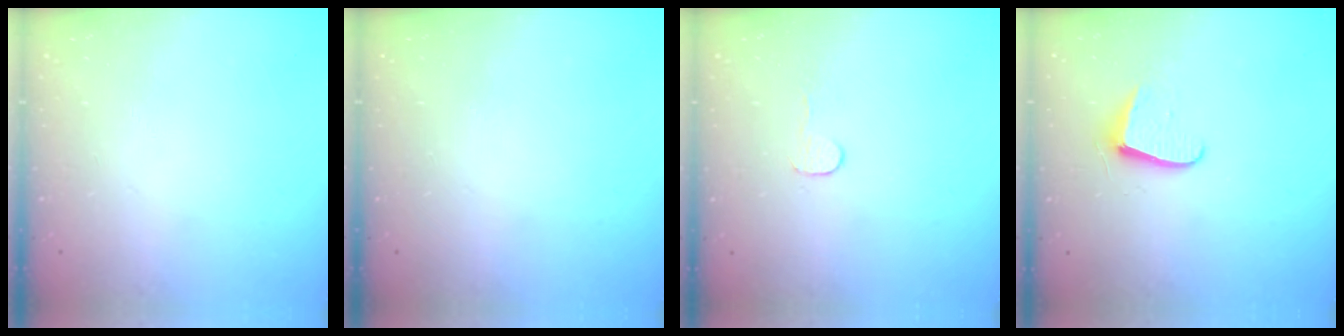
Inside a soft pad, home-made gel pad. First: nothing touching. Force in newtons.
{"total": 0.0}
{"total": 3.0, "press": 3.0, "slide": 0.3}
{"total": 7.2, "press": 7.2, "slide": 0.5}